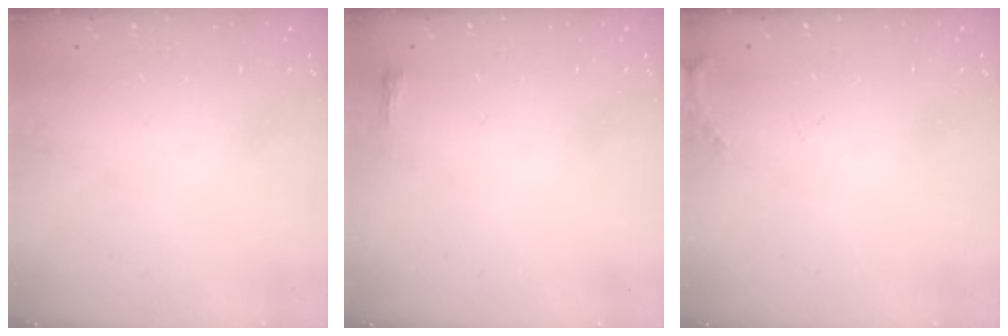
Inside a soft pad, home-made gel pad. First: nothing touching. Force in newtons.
{"total": 2.3, "press": 2.2, "slide": 0.7}
{"total": 5.6, "press": 5.4, "slide": 1.3}